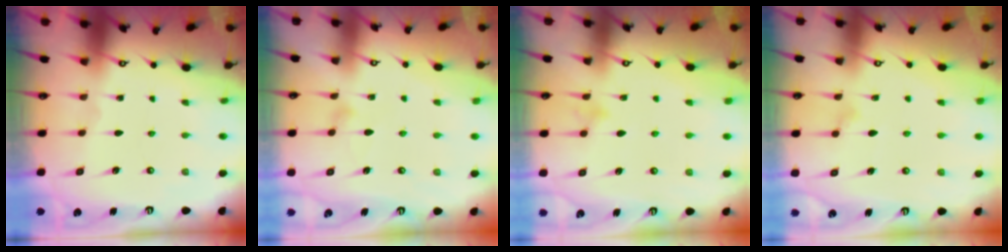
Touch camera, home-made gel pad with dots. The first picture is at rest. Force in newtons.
{"total": 6.2, "press": 6.2, "slide": 0.4}
{"total": 8.7, "press": 8.7, "slide": 0.9}
{"total": 9.1, "press": 9.1, "slide": 0.5}